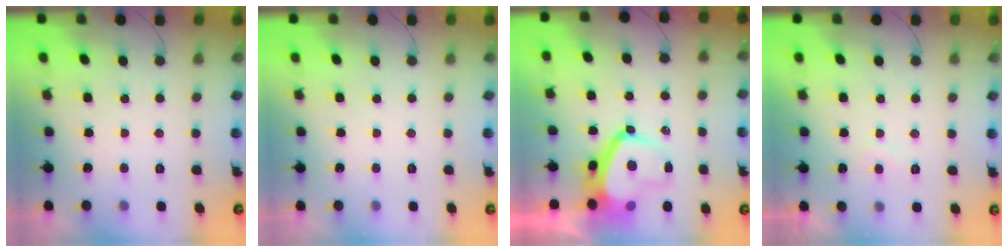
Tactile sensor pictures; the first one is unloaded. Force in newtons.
{"total": 0.0}
{"total": 9.5, "press": 9.5, "slide": 0.9}
{"total": 1.8, "press": 1.6, "slide": 0.8}